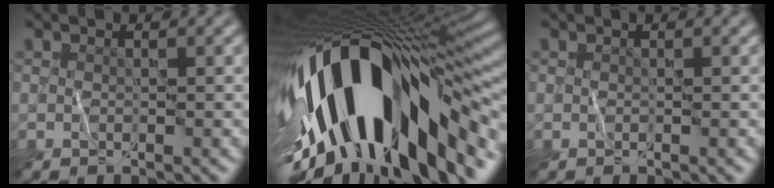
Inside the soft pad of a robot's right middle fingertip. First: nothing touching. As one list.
[{"total": 18.4, "force": [-3.8, 8.5, 15.9], "torque": [-0.276, -0.008, -0.060]}, {"total": 0.0}]